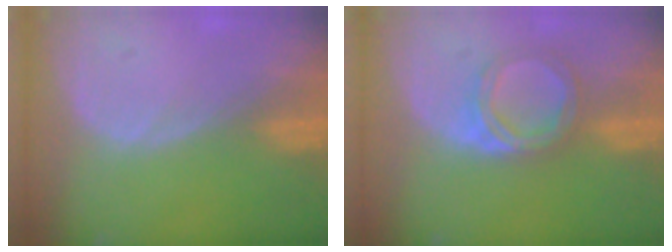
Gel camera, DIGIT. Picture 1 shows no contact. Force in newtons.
{"total": 4.8, "press": 4.8, "slide": 0.5}